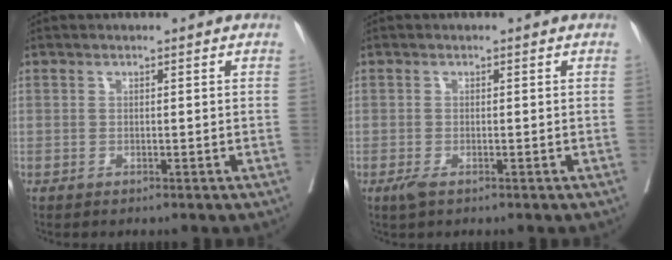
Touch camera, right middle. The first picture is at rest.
{"total": 1.4, "force": [-0.9, 0.4, 1.1], "torque": [-0.026, -0.005, -0.015]}